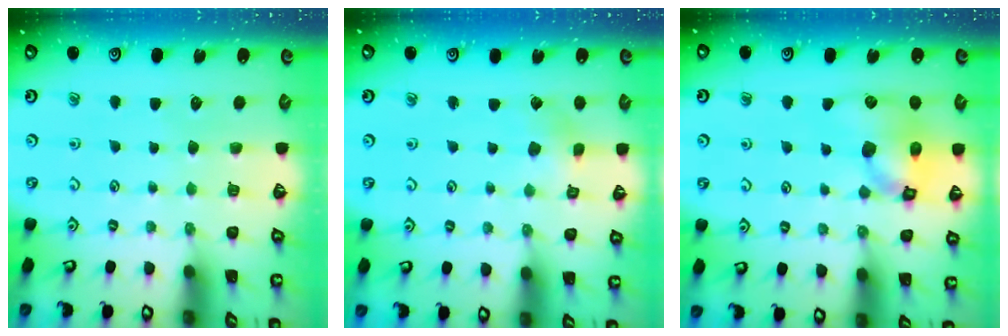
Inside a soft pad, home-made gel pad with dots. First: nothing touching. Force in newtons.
{"total": 3.4, "press": 3.4, "slide": 0.4}
{"total": 14.3, "press": 14.1, "slide": 1.9}